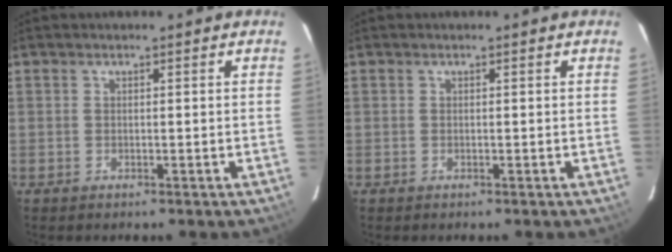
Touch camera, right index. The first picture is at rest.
{"total": 0.0}